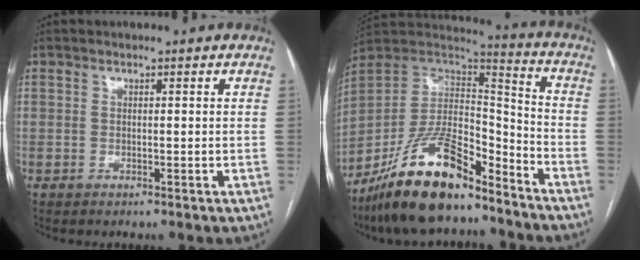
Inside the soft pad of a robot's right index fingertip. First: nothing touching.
{"total": 20.0, "force": [-14.9, 6.5, 11.7], "torque": [-0.234, 0.013, -0.268]}